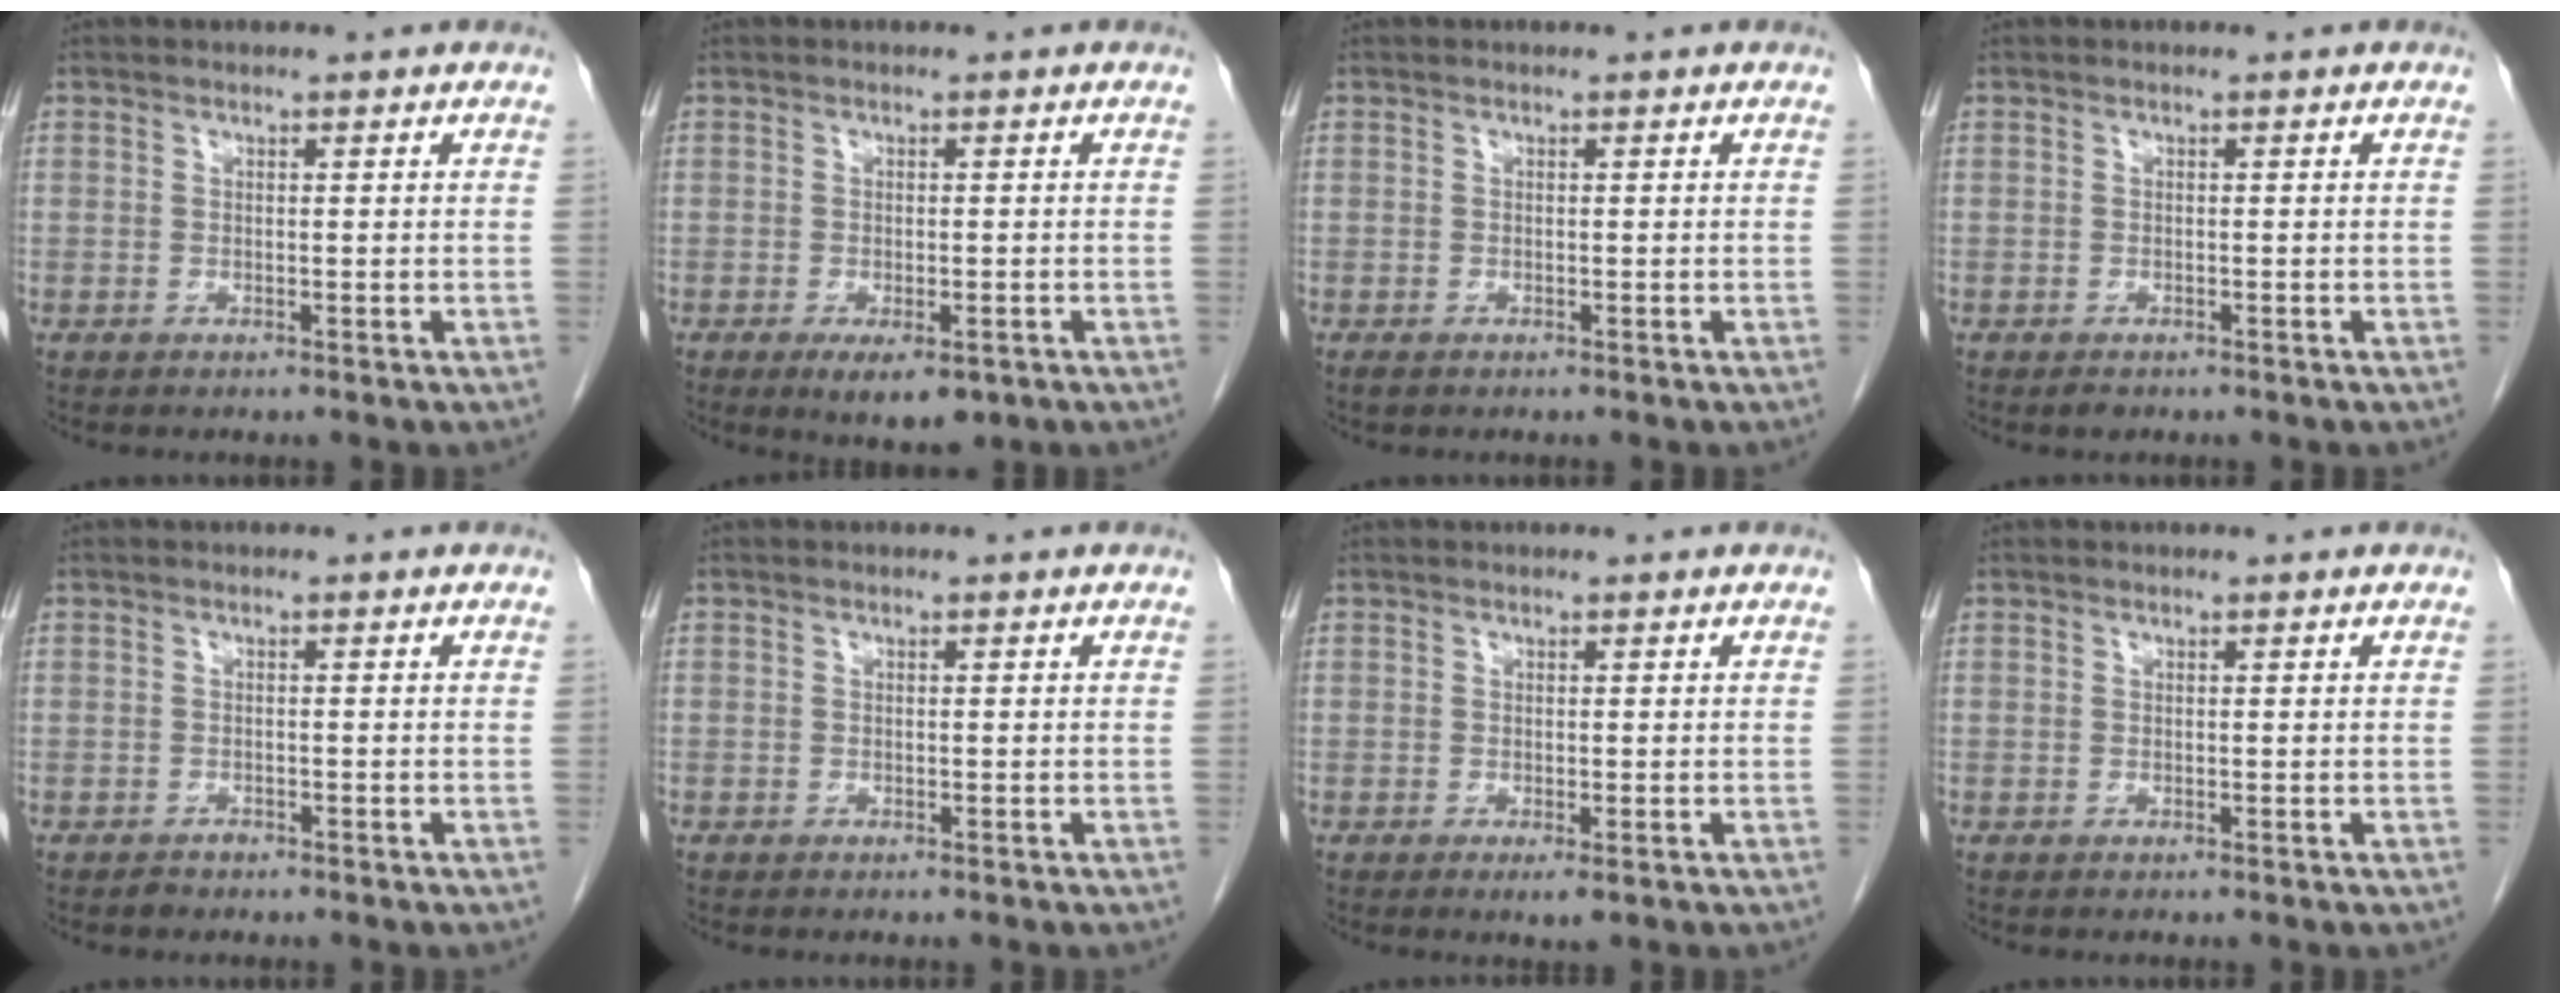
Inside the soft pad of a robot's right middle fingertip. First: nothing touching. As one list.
[{"total": 5.2, "force": [-2.8, 2.0, 3.9], "torque": [-0.053, -0.008, -0.033]}, {"total": 0.7, "force": [-0.5, 0.3, 0.4], "torque": [-0.011, -0.001, -0.007]}, {"total": 0.8, "force": [-0.6, 0.4, 0.4], "torque": [-0.007, -0.001, -0.006]}, {"total": 1.0, "force": [-0.8, 0.5, 0.1], "torque": [-0.005, 0.001, -0.014]}, {"total": 0.0}, {"total": 1.6, "force": [-0.7, 0.4, 1.4], "torque": [-0.015, -0.003, -0.009]}, {"total": 0.0}]